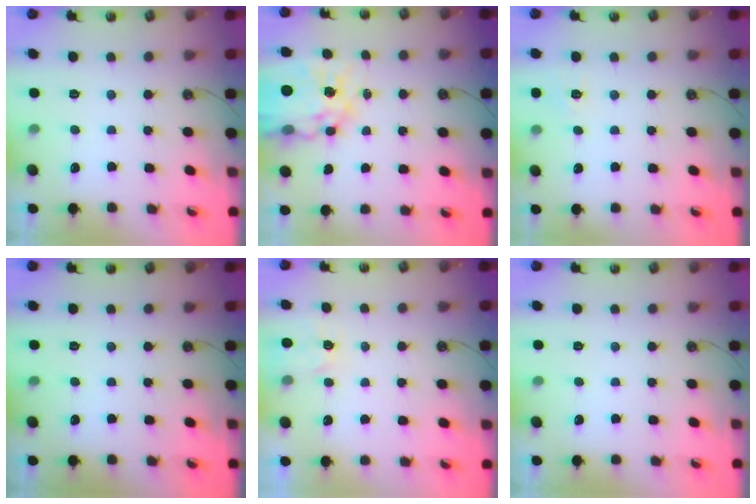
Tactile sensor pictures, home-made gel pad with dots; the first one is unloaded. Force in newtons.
{"total": 17.0, "press": 16.9, "slide": 1.8}
{"total": 6.6, "press": 6.6, "slide": 0.6}
{"total": 0.0}
{"total": 5.1, "press": 5.0, "slide": 0.6}
{"total": 0.0}